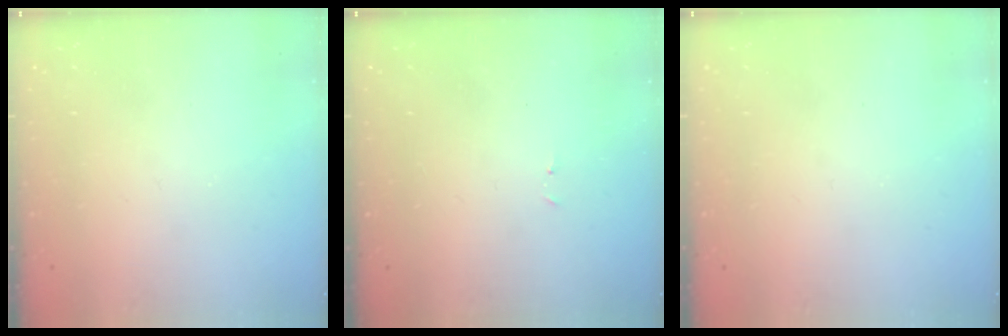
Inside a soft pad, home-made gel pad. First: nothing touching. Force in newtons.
{"total": 3.0, "press": 2.9, "slide": 0.4}
{"total": 0.0}